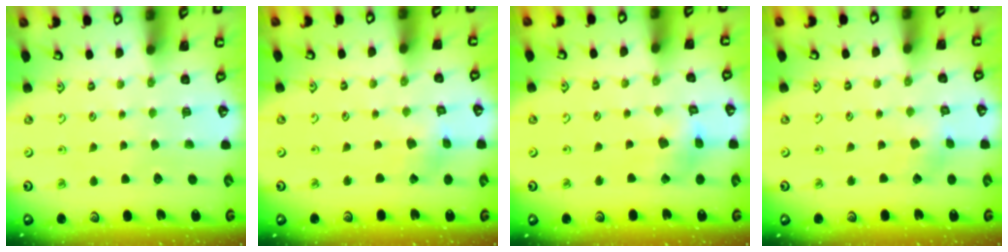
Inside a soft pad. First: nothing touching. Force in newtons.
{"total": 1.5, "press": 1.5, "slide": 0.0}
{"total": 6.3, "press": 6.3, "slide": 0.7}
{"total": 3.1, "press": 3.1, "slide": 0.4}